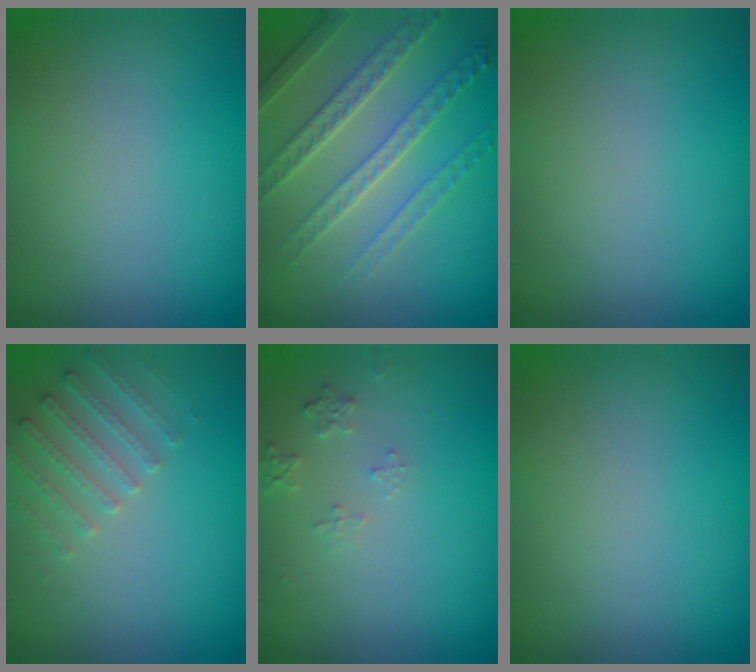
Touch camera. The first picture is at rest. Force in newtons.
{"total": 4.1, "press": 4.1, "slide": 0.2}
{"total": 0.0}
{"total": 2.3, "press": 2.2, "slide": 0.6}
{"total": 1.3, "press": 1.3, "slide": 0.2}
{"total": 0.0}